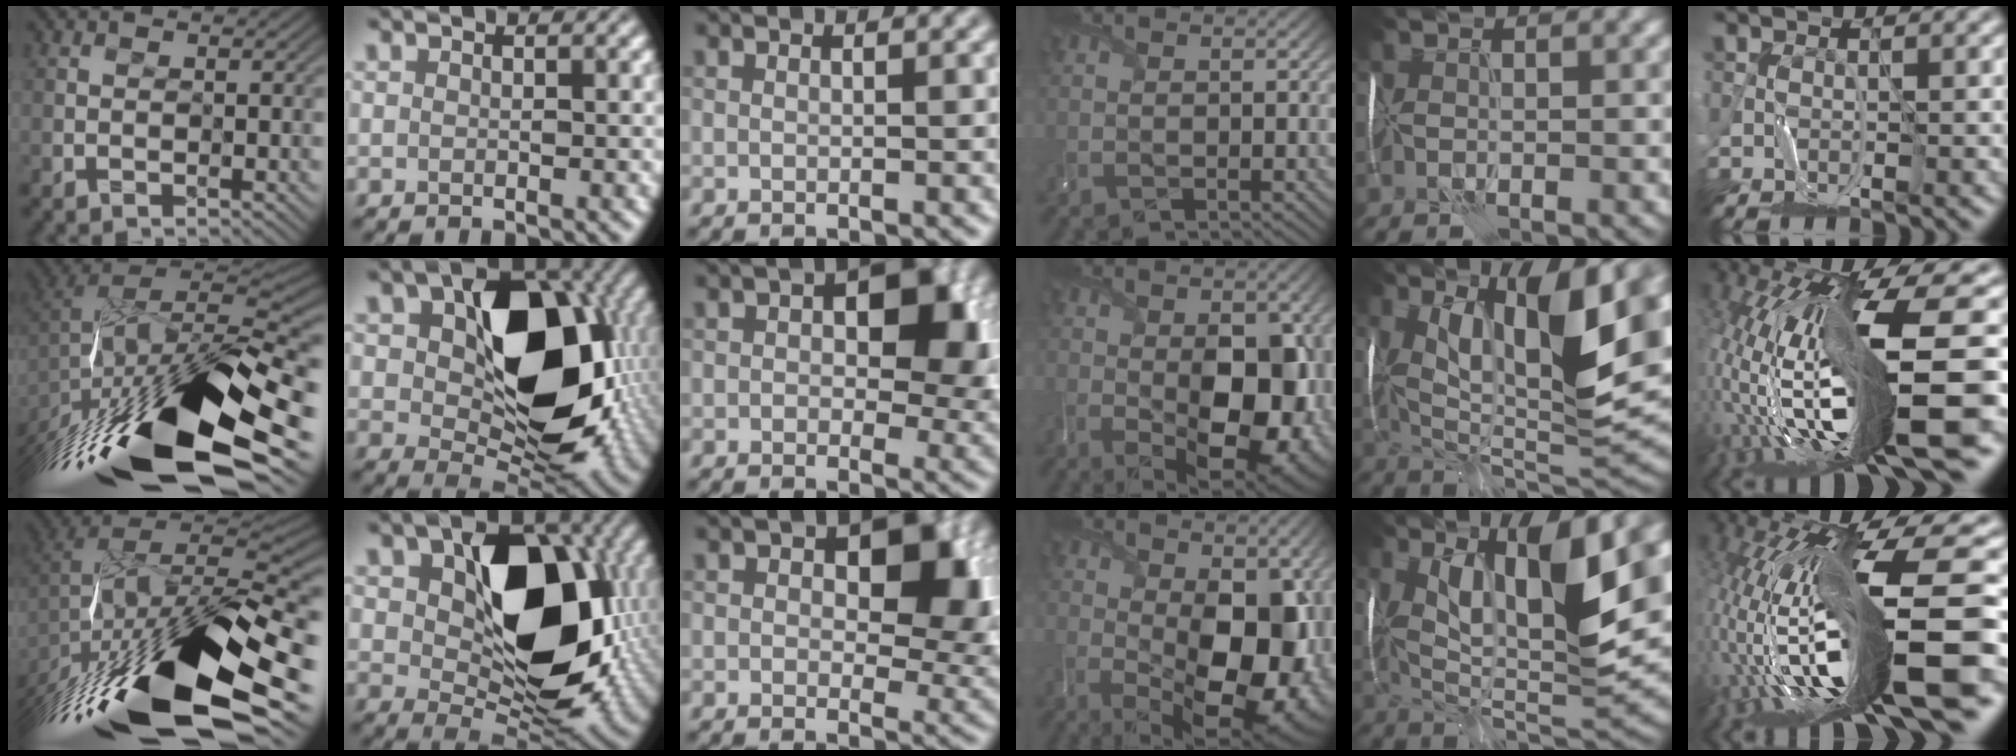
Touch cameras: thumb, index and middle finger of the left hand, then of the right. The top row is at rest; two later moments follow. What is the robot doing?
{"motion": "wrap", "object": "thread"}